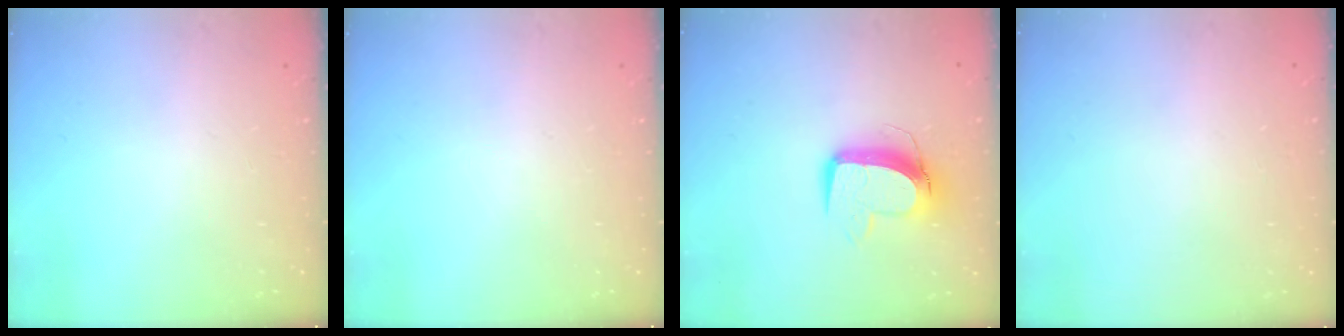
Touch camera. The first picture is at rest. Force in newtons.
{"total": 0.0}
{"total": 11.0, "press": 11.0, "slide": 1.4}
{"total": 0.0}